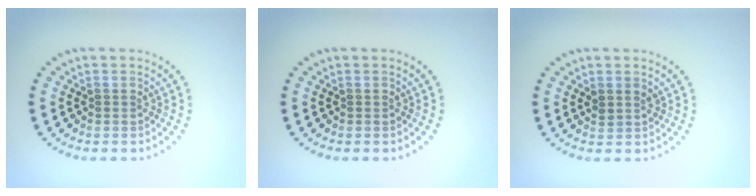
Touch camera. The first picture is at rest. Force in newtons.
{"total": 0.0}
{"total": 1.0, "press": 0.9, "slide": 0.5}